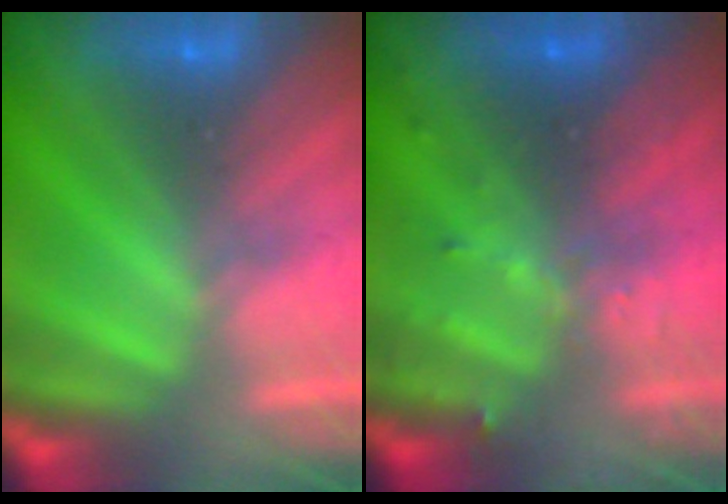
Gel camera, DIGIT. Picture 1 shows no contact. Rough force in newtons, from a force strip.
{"total": 3.6}